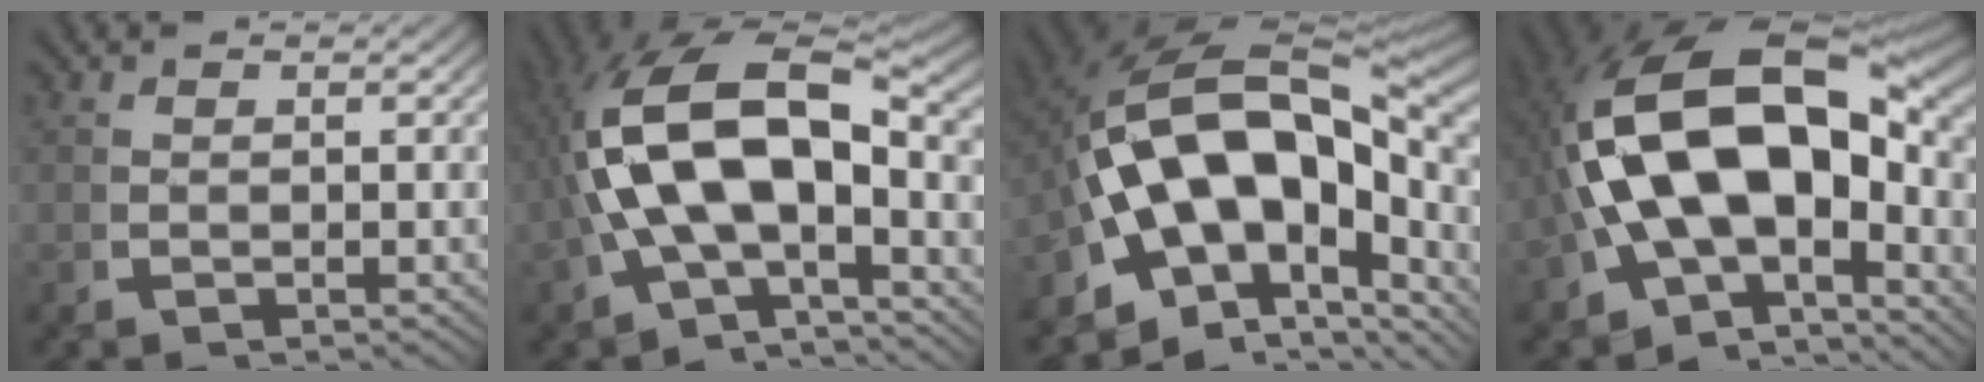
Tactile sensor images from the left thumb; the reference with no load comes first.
{"total": 15.4, "force": [-0.1, 9.5, 12.1], "torque": [-0.253, -0.028, 0.006]}
{"total": 21.4, "force": [-1.2, 14.1, 16.0], "torque": [-0.292, -0.053, -0.005]}
{"total": 20.7, "force": [-0.1, 12.7, 16.3], "torque": [-0.313, -0.042, 0.014]}